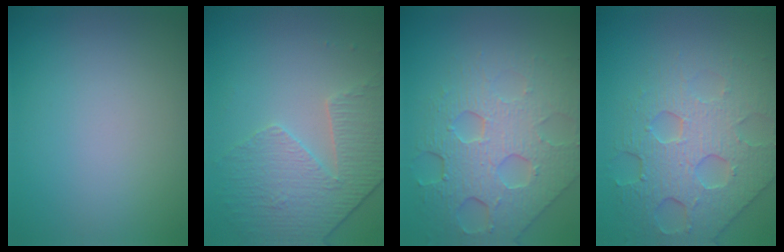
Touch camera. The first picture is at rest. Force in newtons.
{"total": 4.3, "press": 3.4, "slide": 2.6}
{"total": 8.1, "press": 5.7, "slide": 5.8}
{"total": 6.3, "press": 5.2, "slide": 3.7}